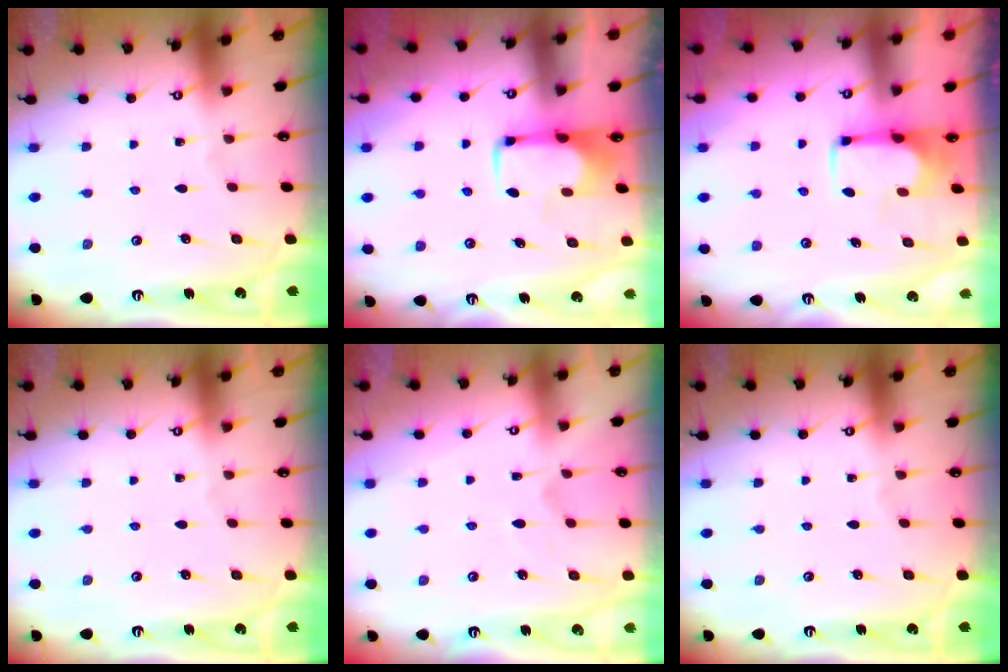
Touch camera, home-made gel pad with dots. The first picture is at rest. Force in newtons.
{"total": 1.9, "press": 1.9, "slide": 0.4}
{"total": 3.5, "press": 3.5, "slide": 0.2}
{"total": 0.0}
{"total": 2.7, "press": 2.5, "slide": 1.2}
{"total": 0.0}